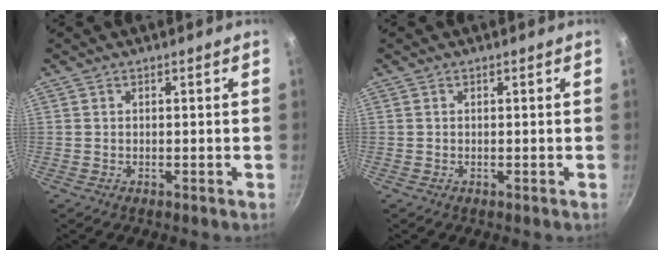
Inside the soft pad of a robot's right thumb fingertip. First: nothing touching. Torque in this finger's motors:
{"motor_torque": [0.47, 0.35, 0.06, 0.41, 0.09]}